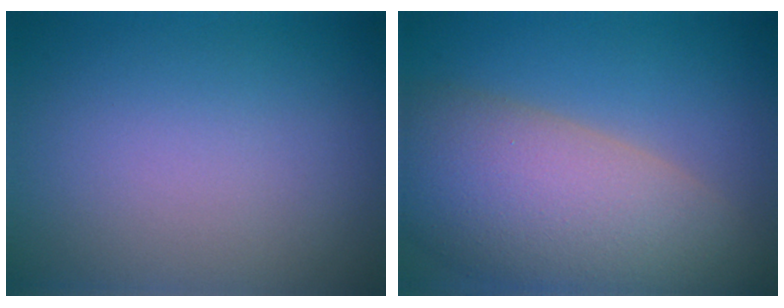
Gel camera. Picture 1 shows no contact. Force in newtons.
{"total": 11.3, "press": 11.3, "slide": 1.2}